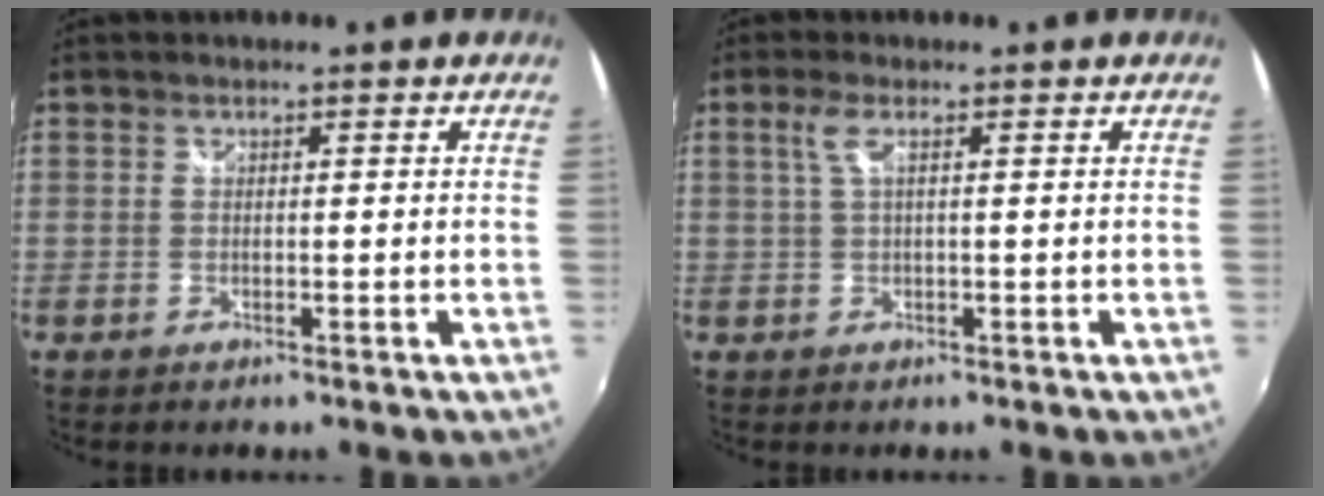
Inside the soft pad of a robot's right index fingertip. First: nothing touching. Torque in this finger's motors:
{"motor_torque": [0.25, -0.04, 0.22, 0.06]}